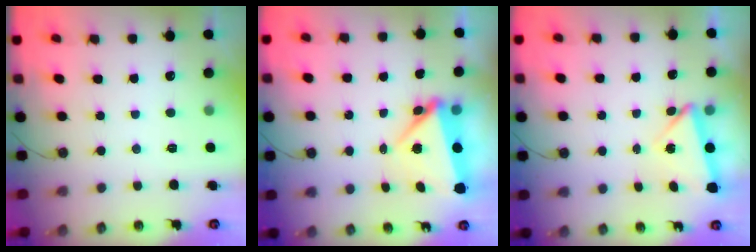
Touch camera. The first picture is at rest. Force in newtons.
{"total": 7.5, "press": 6.5, "slide": 3.7}
{"total": 4.0, "press": 3.9, "slide": 0.7}